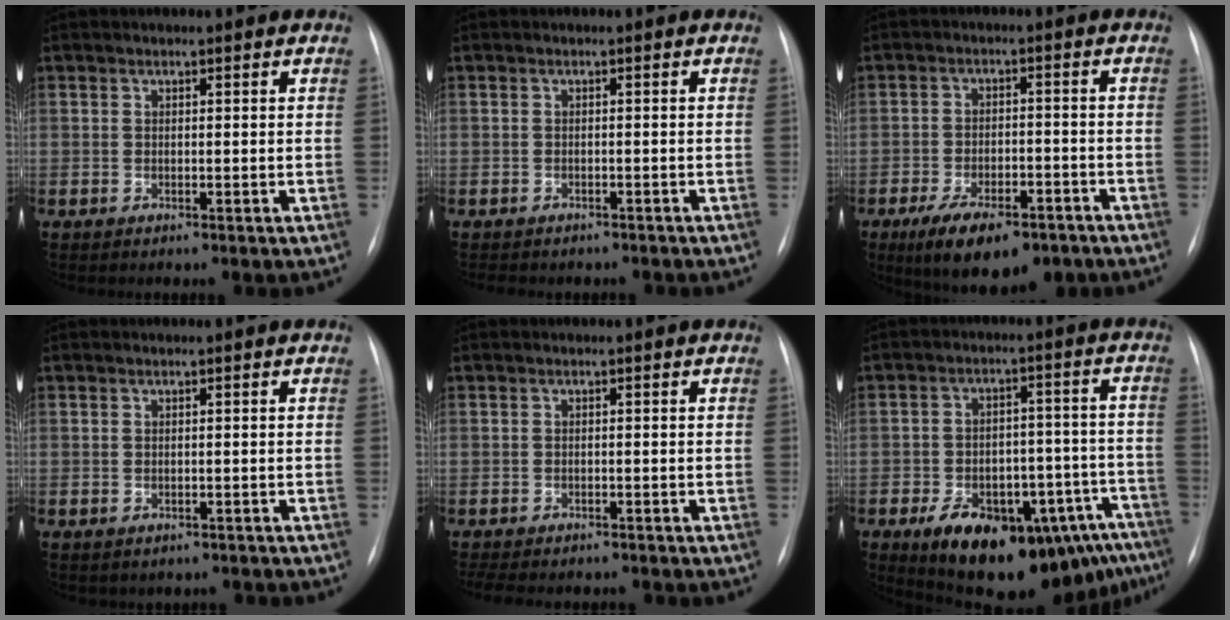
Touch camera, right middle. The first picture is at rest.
{"total": 6.6, "force": [-5.6, 2.5, 2.2], "torque": [-0.032, 0.002, -0.063]}
{"total": 12.0, "force": [-8.2, 4.9, 7.2], "torque": [-0.113, -0.006, -0.126]}
{"total": 2.5, "force": [-2.1, 1.3, 0.4], "torque": [-0.013, 0.004, -0.021]}
{"total": 10.5, "force": [-9.2, 3.0, 4.0], "torque": [-0.073, -0.007, -0.116]}
{"total": 21.1, "force": [-13.5, 8.3, 14.0], "torque": [-0.129, 0.032, -0.178]}